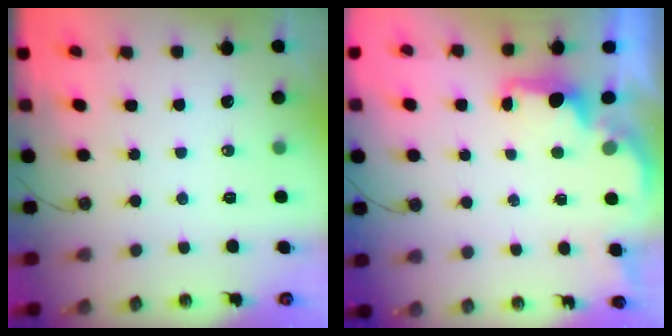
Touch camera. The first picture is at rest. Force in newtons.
{"total": 2.7, "press": 2.6, "slide": 0.6}